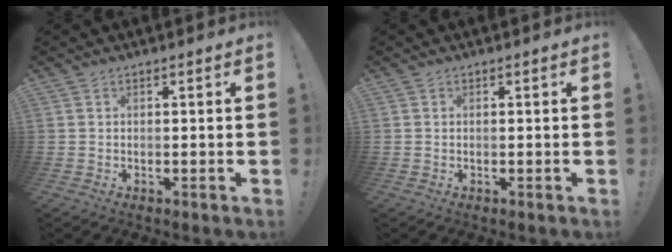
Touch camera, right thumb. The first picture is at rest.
{"total": 0.0}